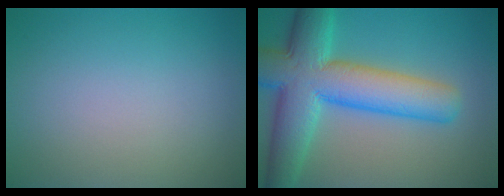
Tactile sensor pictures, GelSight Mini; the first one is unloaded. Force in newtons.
{"total": 11.0, "press": 11.0, "slide": 0.5}